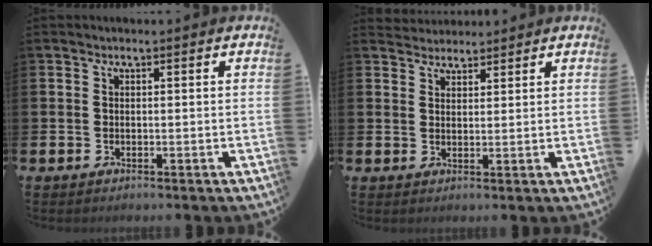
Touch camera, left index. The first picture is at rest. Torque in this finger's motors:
{"motor_torque": [-0.48, -1.49, 0.00, -0.01]}